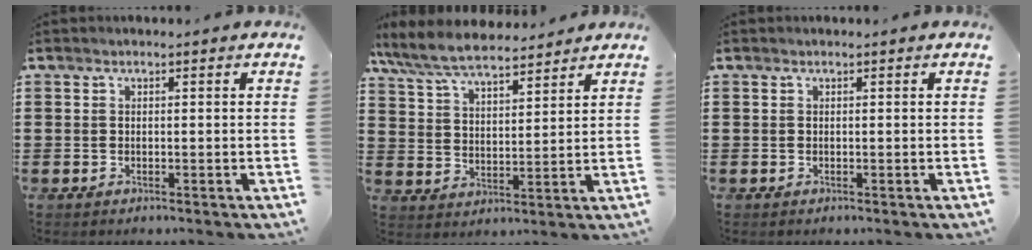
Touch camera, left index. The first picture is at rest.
{"total": 7.9, "force": [7.2, 1.4, 2.9], "torque": [-0.083, -0.025, 0.130]}
{"total": 0.0}